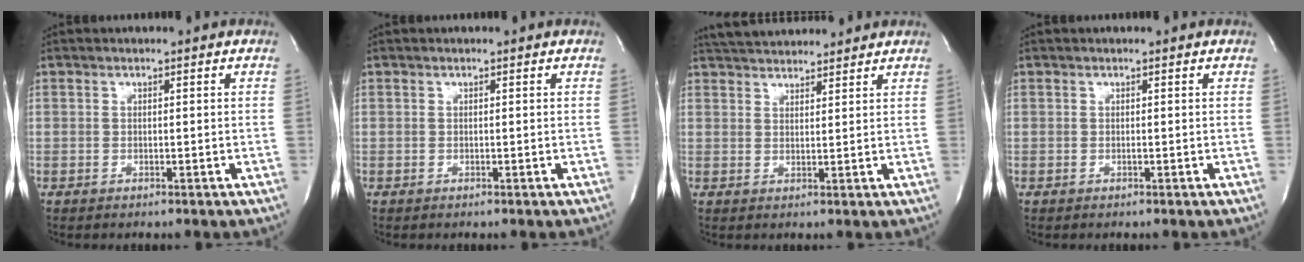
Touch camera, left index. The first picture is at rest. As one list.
[{"total": 0.0}, {"total": 8.6, "force": [8.1, 1.6, 2.5], "torque": [-0.050, 0.026, 0.125]}, {"total": 0.0}]